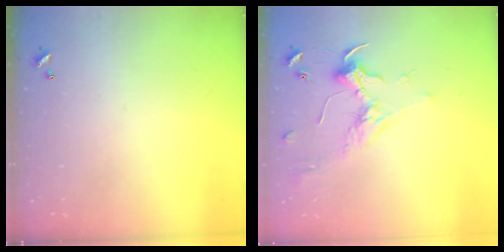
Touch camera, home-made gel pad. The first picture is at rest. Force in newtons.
{"total": 1.8, "press": 1.6, "slide": 0.7}